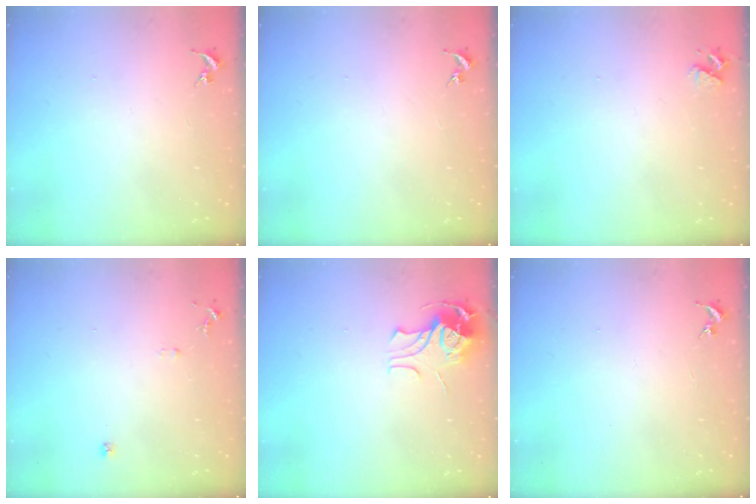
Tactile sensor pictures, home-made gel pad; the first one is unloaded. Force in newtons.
{"total": 0.0}
{"total": 3.3, "press": 3.3, "slide": 0.5}
{"total": 5.6, "press": 5.5, "slide": 0.6}
{"total": 9.9, "press": 9.9, "slide": 1.2}
{"total": 0.0}